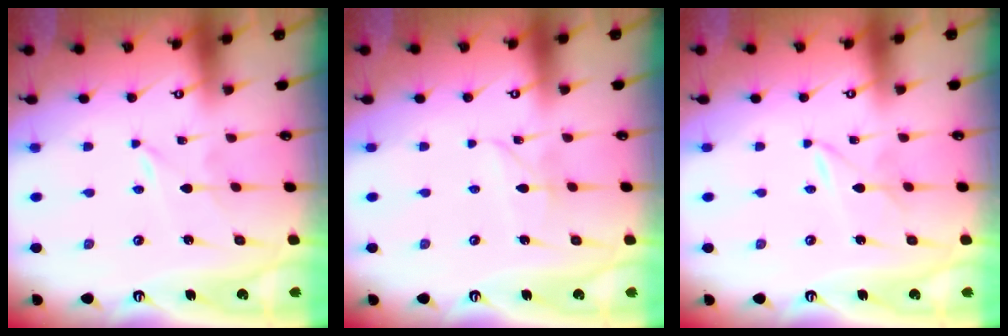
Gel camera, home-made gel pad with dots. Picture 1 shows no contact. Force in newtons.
{"total": 3.1, "press": 3.1, "slide": 0.1}
{"total": 1.7, "press": 1.7, "slide": 0.0}